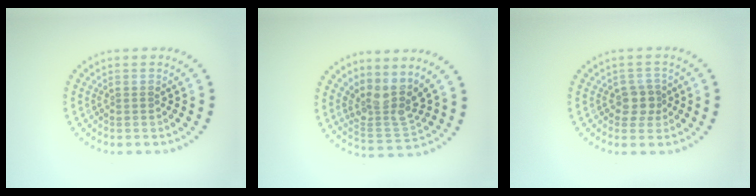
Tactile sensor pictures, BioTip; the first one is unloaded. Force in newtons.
{"total": 3.7, "press": 2.8, "slide": 2.3}
{"total": 2.0, "press": 1.8, "slide": 1.0}